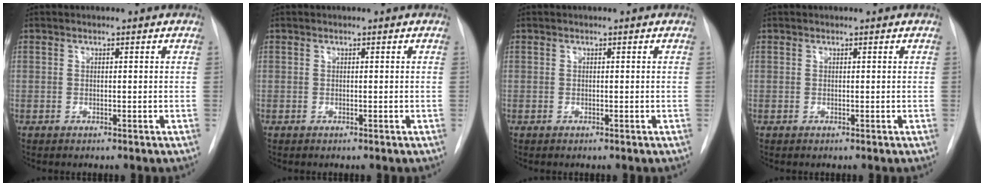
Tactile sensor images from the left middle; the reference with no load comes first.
{"total": 0.0}
{"total": 0.0}
{"total": 0.0}